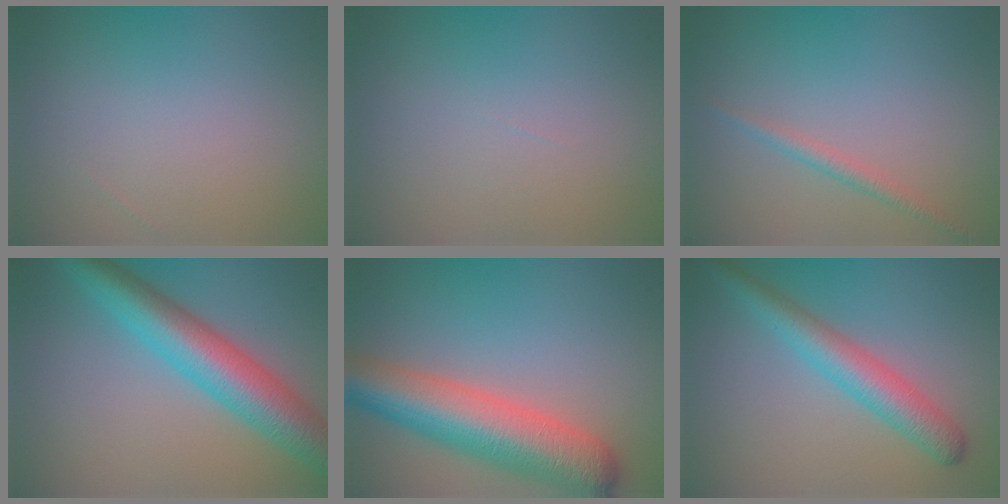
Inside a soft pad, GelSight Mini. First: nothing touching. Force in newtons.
{"total": 0.0}
{"total": 1.4, "press": 1.4, "slide": 0.0}
{"total": 7.9, "press": 7.9, "slide": 0.1}
{"total": 9.1, "press": 9.1, "slide": 0.4}
{"total": 4.3, "press": 4.3, "slide": 0.1}